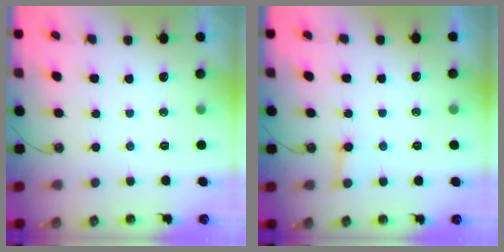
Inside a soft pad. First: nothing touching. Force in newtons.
{"total": 4.5, "press": 4.5, "slide": 0.4}